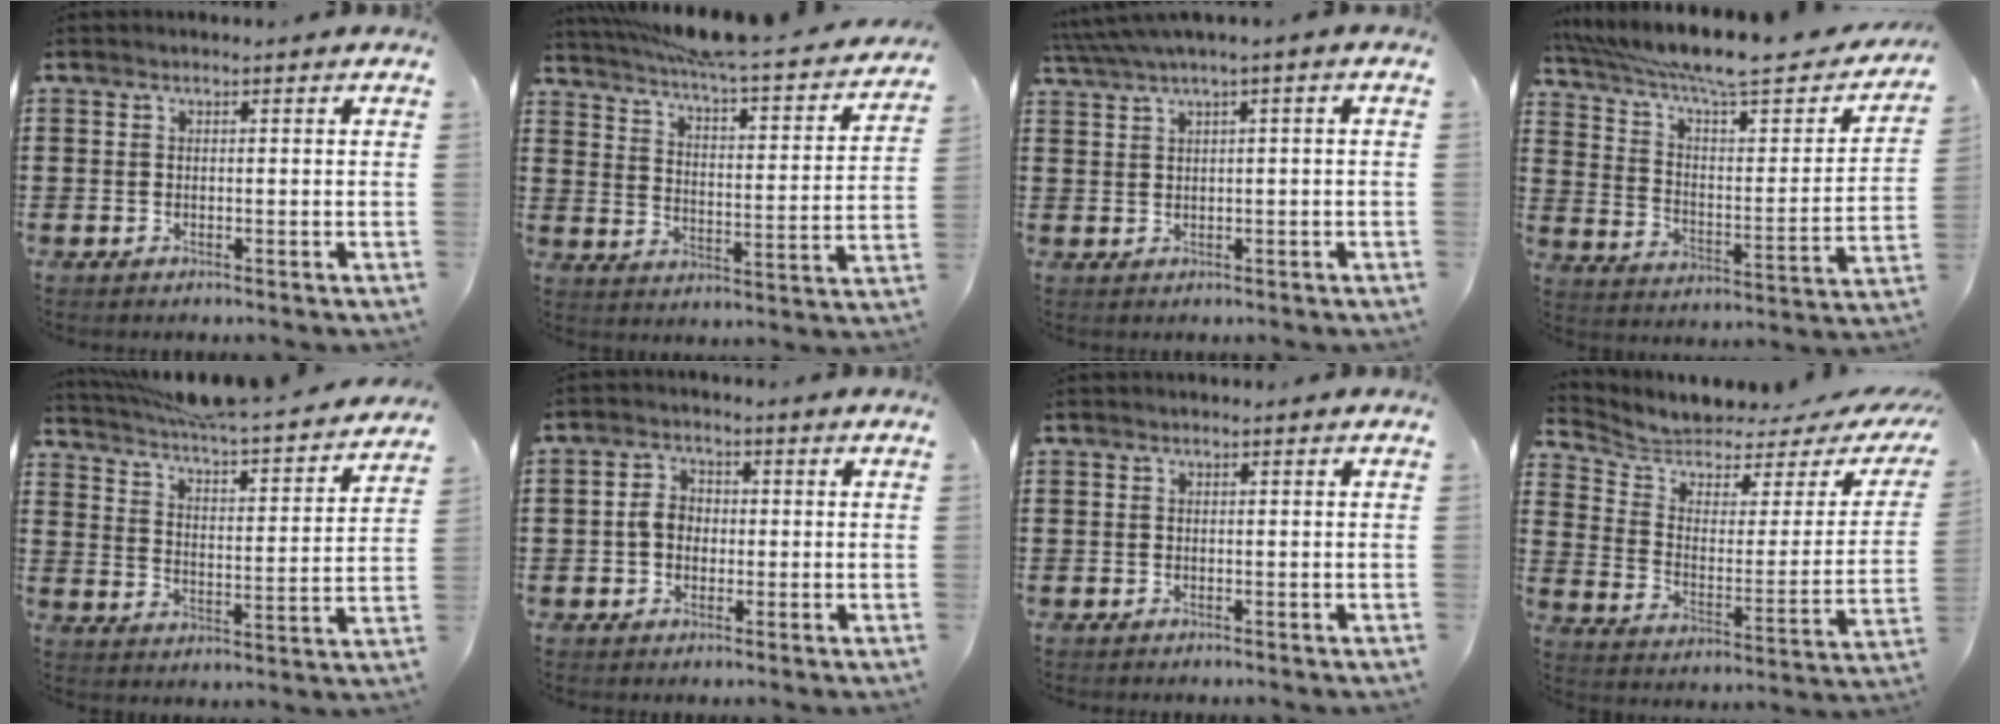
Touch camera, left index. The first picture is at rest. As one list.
[{"total": 5.8, "force": [5.0, -0.2, 3.1], "torque": [-0.083, -0.044, 0.079]}, {"total": 2.0, "force": [0.5, -0.3, 1.9], "torque": [-0.042, -0.008, 0.006]}, {"total": 9.4, "force": [7.3, 0.8, 5.8], "torque": [-0.133, -0.057, 0.118]}, {"total": 5.0, "force": [4.6, -0.2, 1.9], "torque": [-0.062, -0.045, 0.071]}, {"total": 3.8, "force": [-0.2, 3.1, 2.3], "torque": [-0.060, 0.006, -0.010]}, {"total": 0.0}, {"total": 4.4, "force": [3.8, 1.6, 1.5], "torque": [-0.058, -0.031, 0.060]}]